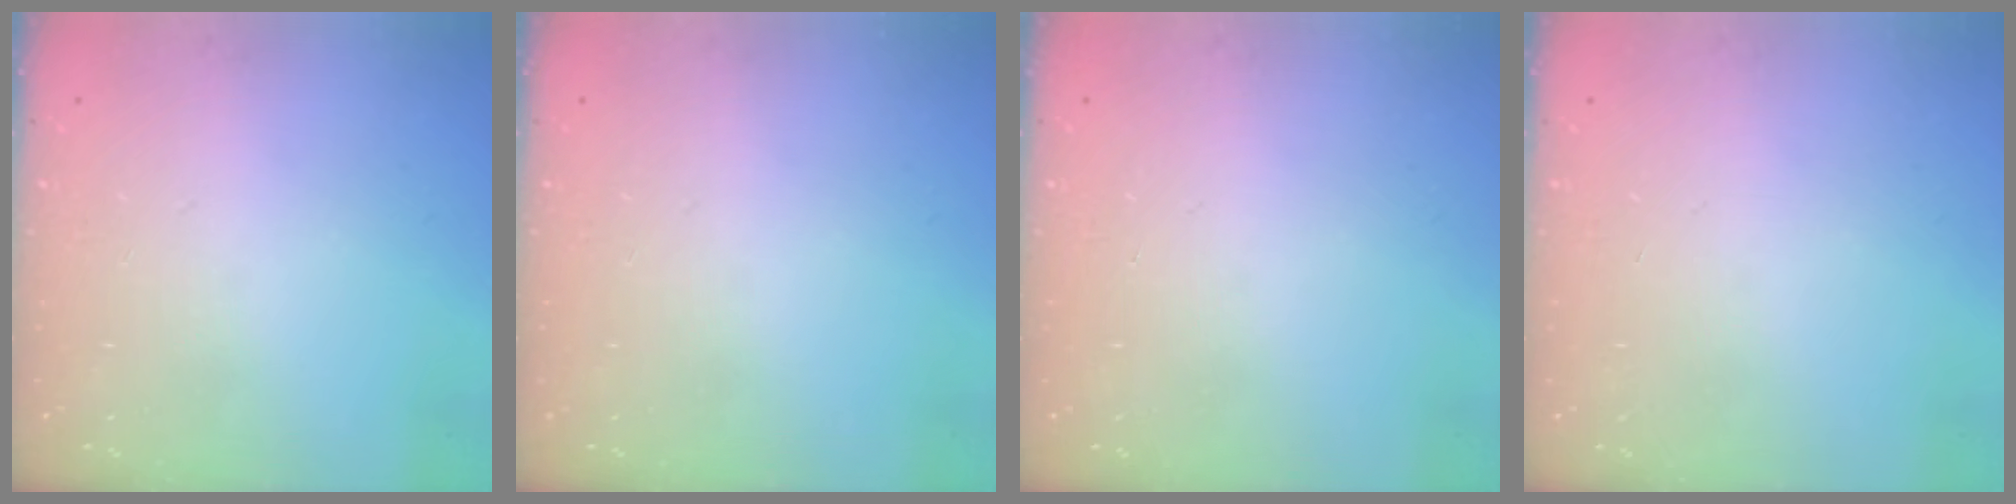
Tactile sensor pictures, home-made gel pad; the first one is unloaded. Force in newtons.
{"total": 0.0}
{"total": 0.0}
{"total": 0.0}